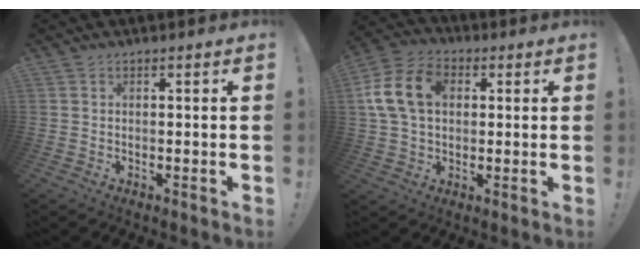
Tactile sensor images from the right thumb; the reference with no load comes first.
{"total": 15.0, "force": [3.1, 10.9, 9.9], "torque": [-0.192, 0.008, 0.060]}